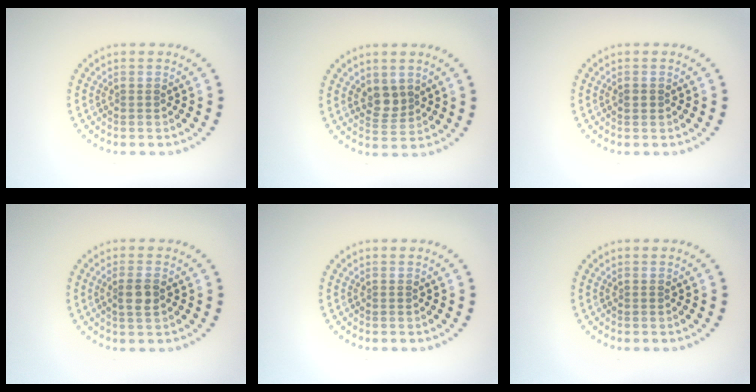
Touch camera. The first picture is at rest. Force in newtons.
{"total": 2.1, "press": 1.9, "slide": 1.0}
{"total": 1.0, "press": 0.9, "slide": 0.2}
{"total": 1.9, "press": 1.7, "slide": 0.7}
{"total": 0.0}
{"total": 0.0}